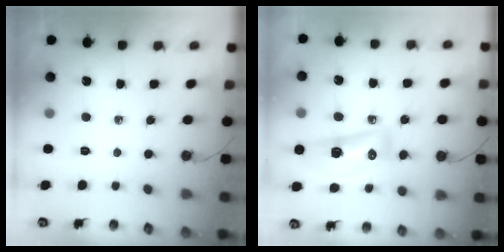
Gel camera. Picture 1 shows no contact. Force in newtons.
{"total": 13.4, "press": 12.9, "slide": 3.9}